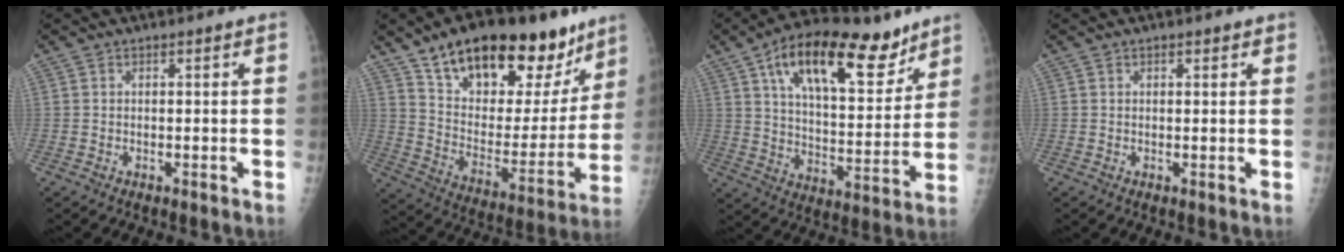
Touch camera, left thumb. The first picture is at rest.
{"total": 28.4, "force": [18.3, 12.9, 17.5], "torque": [-0.219, -0.048, 0.290]}
{"total": 22.8, "force": [13.6, 9.8, 15.4], "torque": [-0.206, -0.040, 0.225]}
{"total": 1.1, "force": [0.7, 0.6, 0.6], "torque": [-0.003, -0.002, 0.007]}